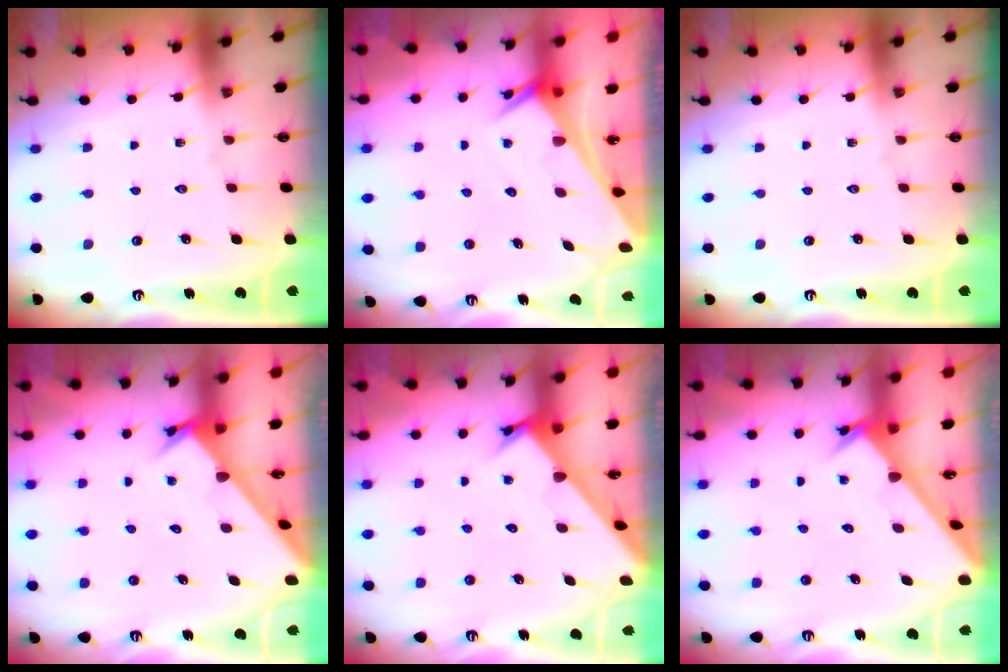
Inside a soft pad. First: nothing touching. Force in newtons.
{"total": 2.6, "press": 2.6, "slide": 0.1}
{"total": 0.0}
{"total": 2.6, "press": 2.6, "slide": 0.3}
{"total": 2.3, "press": 2.3, "slide": 0.1}
{"total": 2.4, "press": 2.4, "slide": 0.2}